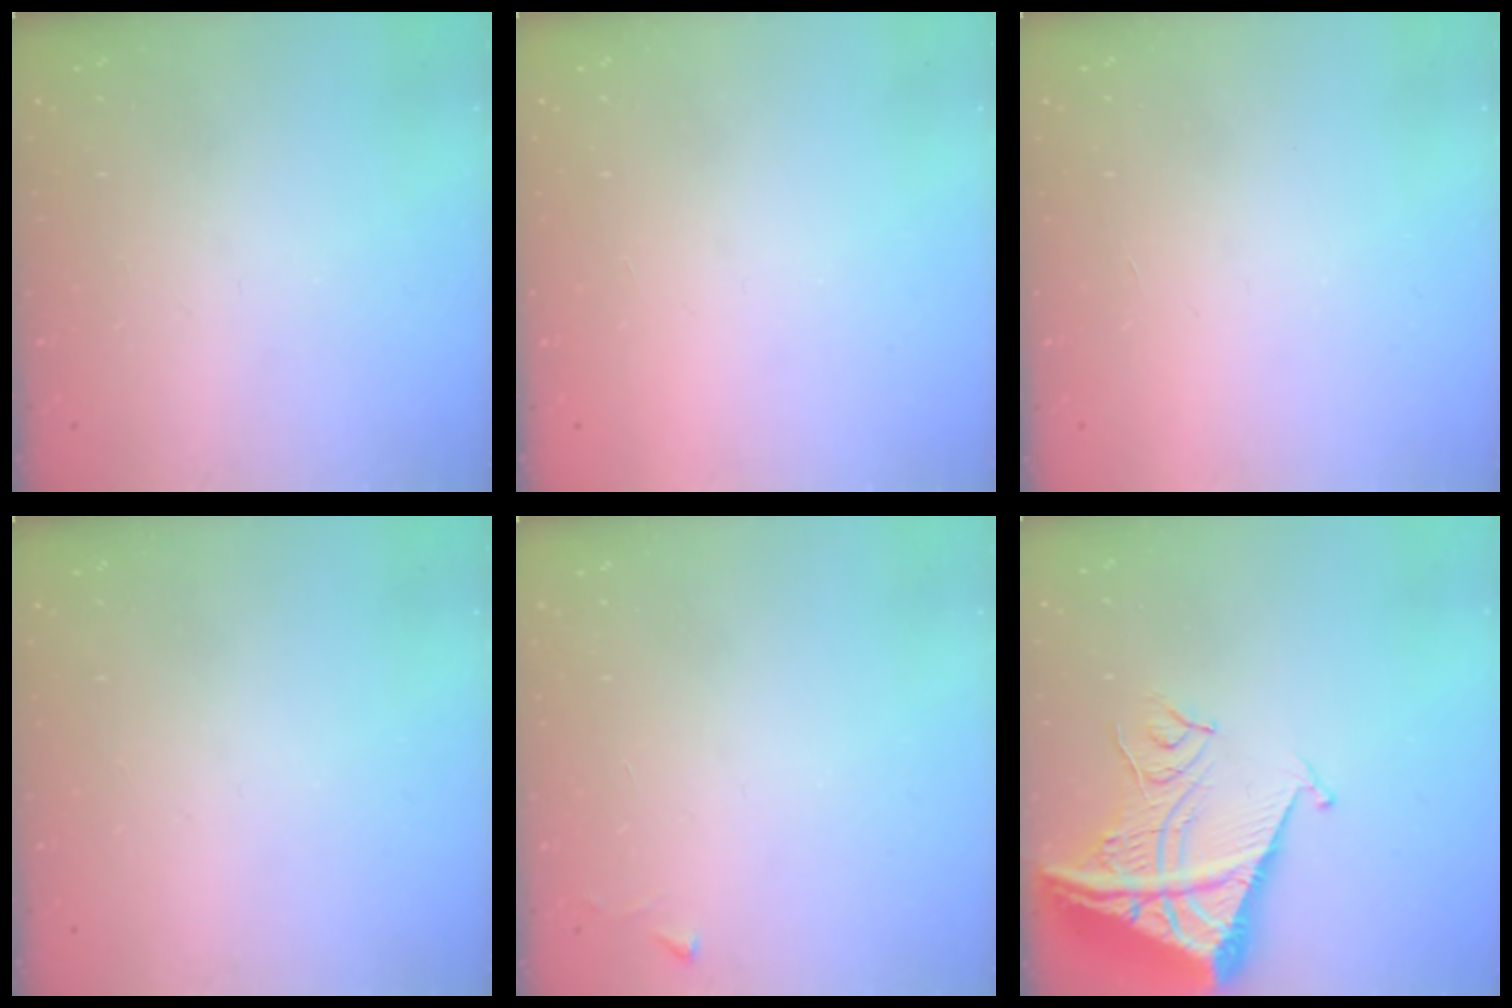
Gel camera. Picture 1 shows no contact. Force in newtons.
{"total": 1.5, "press": 1.5, "slide": 0.1}
{"total": 1.6, "press": 1.6, "slide": 0.1}
{"total": 0.0}
{"total": 2.3, "press": 2.3, "slide": 0.4}
{"total": 11.9, "press": 11.8, "slide": 1.2}